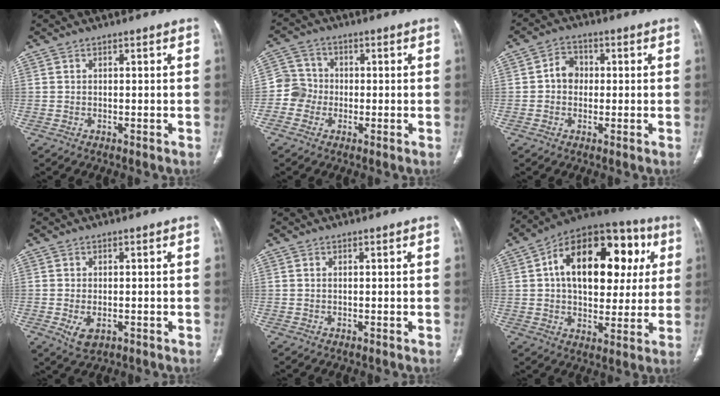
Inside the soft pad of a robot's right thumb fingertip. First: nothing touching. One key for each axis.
{"total": 5.5, "fx": -1.2, "fy": 5.2, "fz": 1.0, "tx": 0.006, "ty": 0.015, "tz": -0.035}
{"total": 5.1, "fx": 0.1, "fy": 4.4, "fz": 2.7, "tx": -0.022, "ty": 0.014, "tz": -0.007}
{"total": 3.8, "fx": -1.1, "fy": 2.2, "fz": 2.8, "tx": -0.050, "ty": -0.005, "tz": -0.010}
{"total": 0.0}
{"total": 25.1, "fx": 5.8, "fy": 14.8, "fz": 19.4, "tx": -0.255, "ty": 0.030, "tz": 0.081}